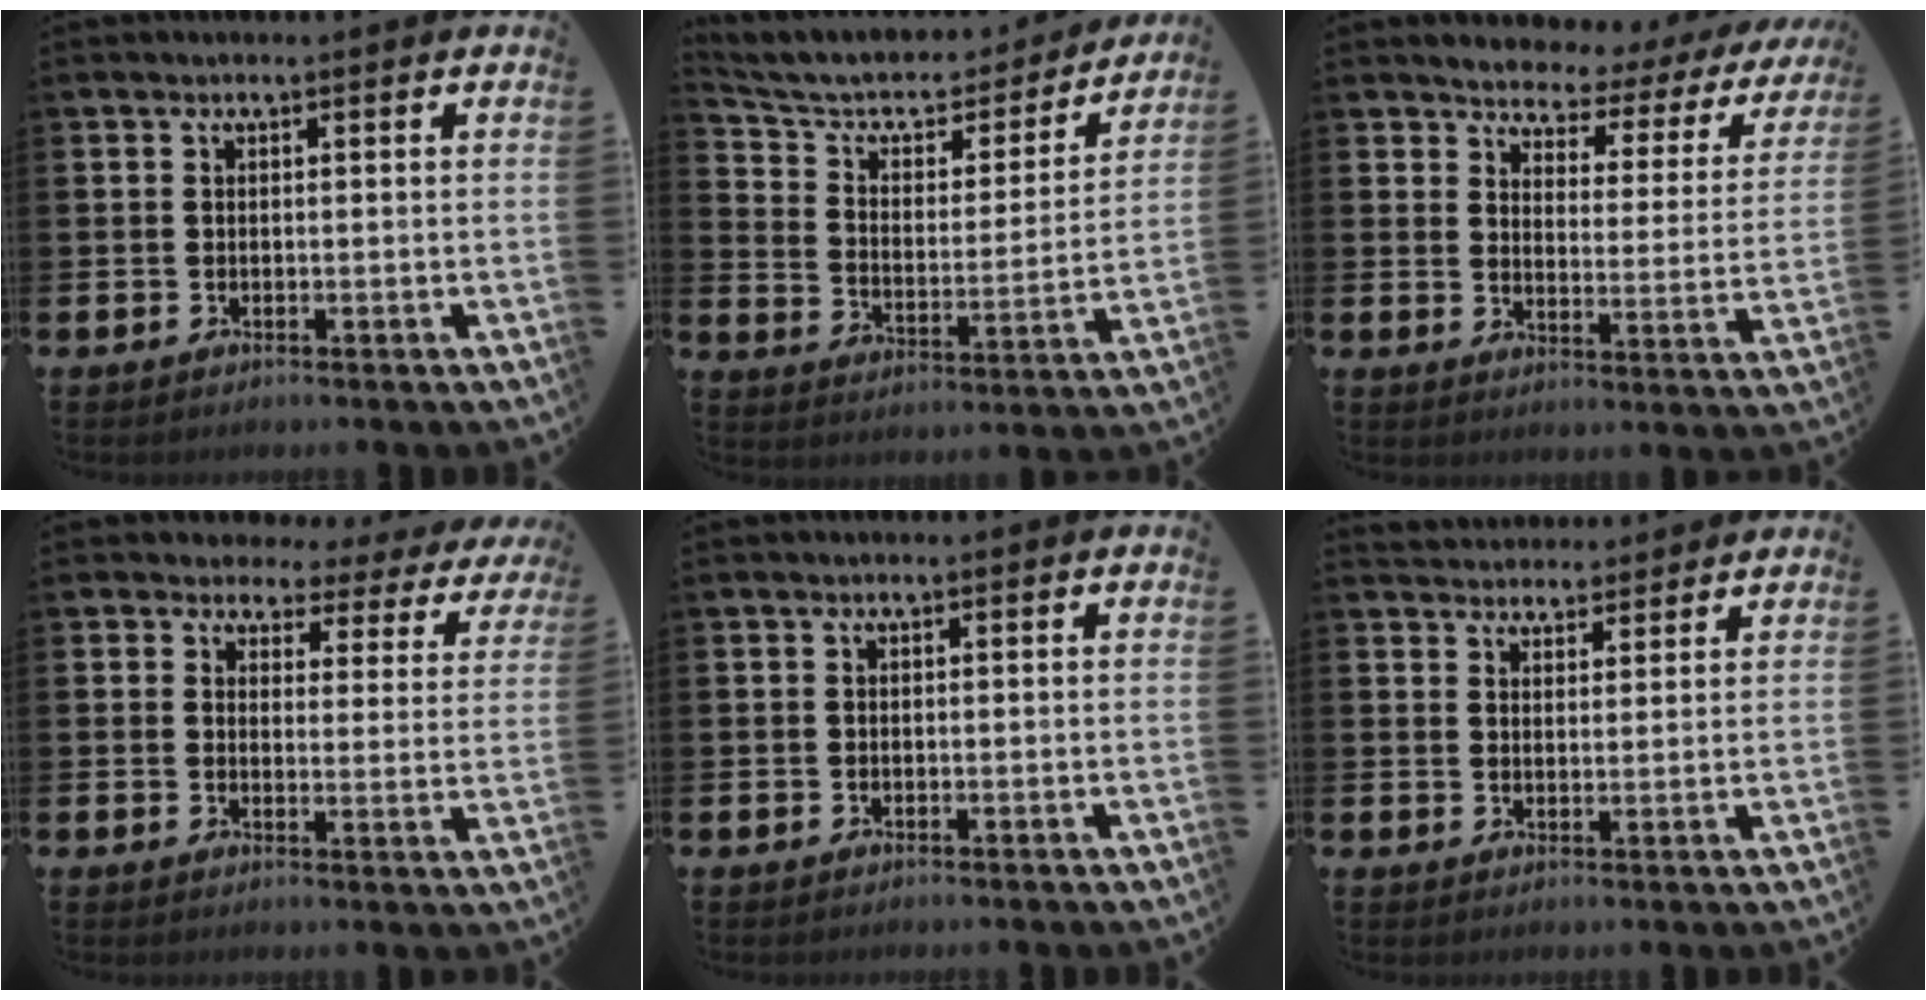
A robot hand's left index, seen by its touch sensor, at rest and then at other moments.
{"total": 7.6, "force": [6.5, 3.0, 2.6], "torque": [-0.083, -0.047, 0.108]}
{"total": 3.7, "force": [3.4, 1.4, 0.3], "torque": [-0.032, -0.038, 0.049]}
{"total": 2.4, "force": [1.7, 1.7, 0.2], "torque": [-0.021, -0.022, 0.021]}
{"total": 0.0}
{"total": 3.7, "force": [3.6, 1.0, -0.4], "torque": [0.001, -0.019, 0.065]}